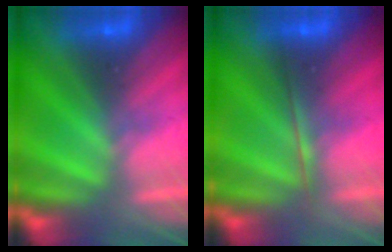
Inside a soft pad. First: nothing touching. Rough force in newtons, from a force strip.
{"total": 1.8}